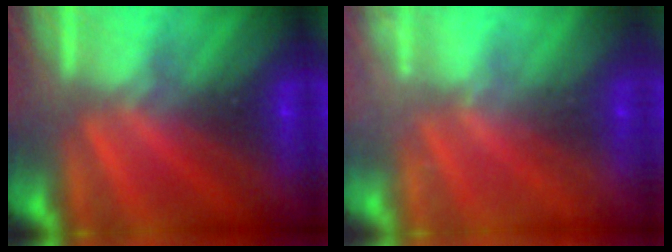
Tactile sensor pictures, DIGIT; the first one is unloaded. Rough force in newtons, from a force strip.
{"total": 2.4}